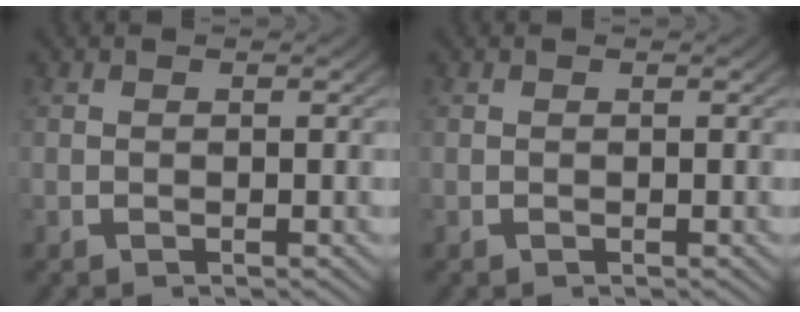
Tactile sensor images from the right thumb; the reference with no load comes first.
{"total": 0.0}